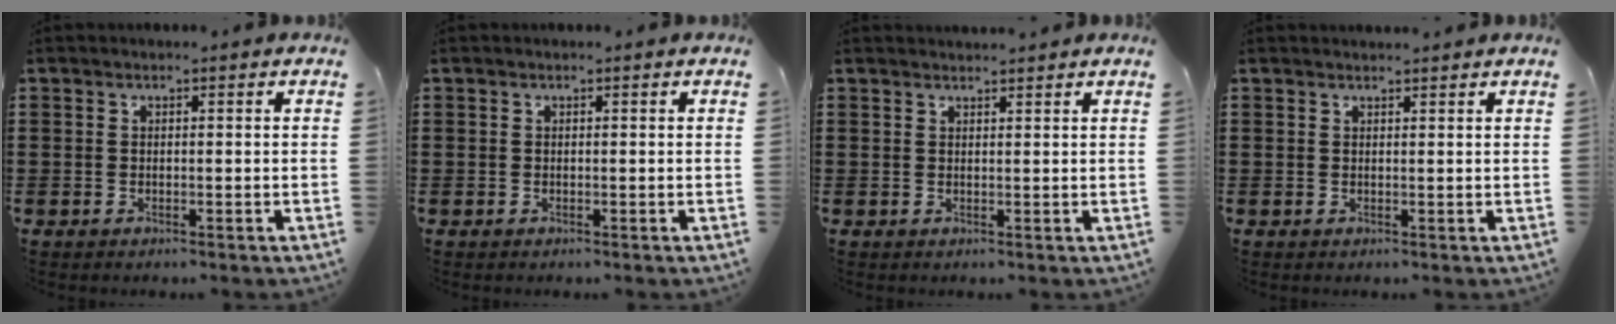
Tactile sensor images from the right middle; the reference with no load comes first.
{"total": 0.0}
{"total": 1.3, "force": [1.3, -0.1, 0.0], "torque": [-0.002, -0.003, 0.026]}
{"total": 1.0, "force": [1.0, -0.1, 0.0], "torque": [-0.002, -0.003, 0.019]}